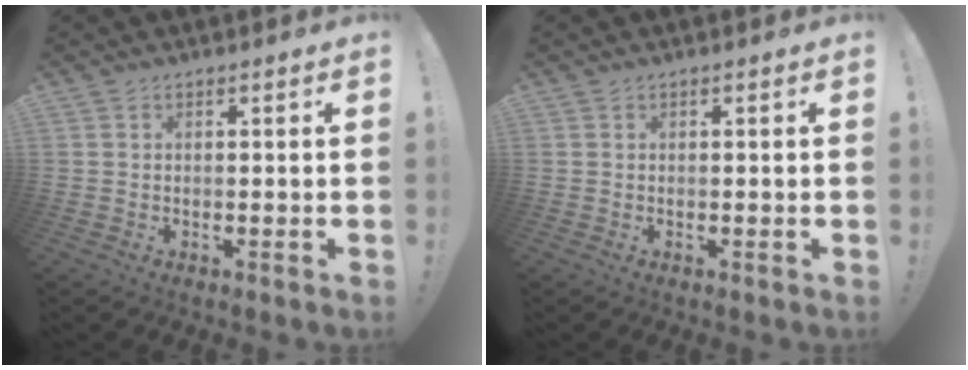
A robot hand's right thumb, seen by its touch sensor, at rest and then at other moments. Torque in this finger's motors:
{"motor_torque": [-0.03, 0.03, -0.09, 0.09, 0.00]}